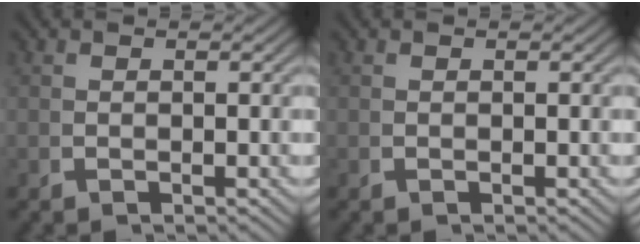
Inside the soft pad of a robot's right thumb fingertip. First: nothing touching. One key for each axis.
{"total": 0.0}